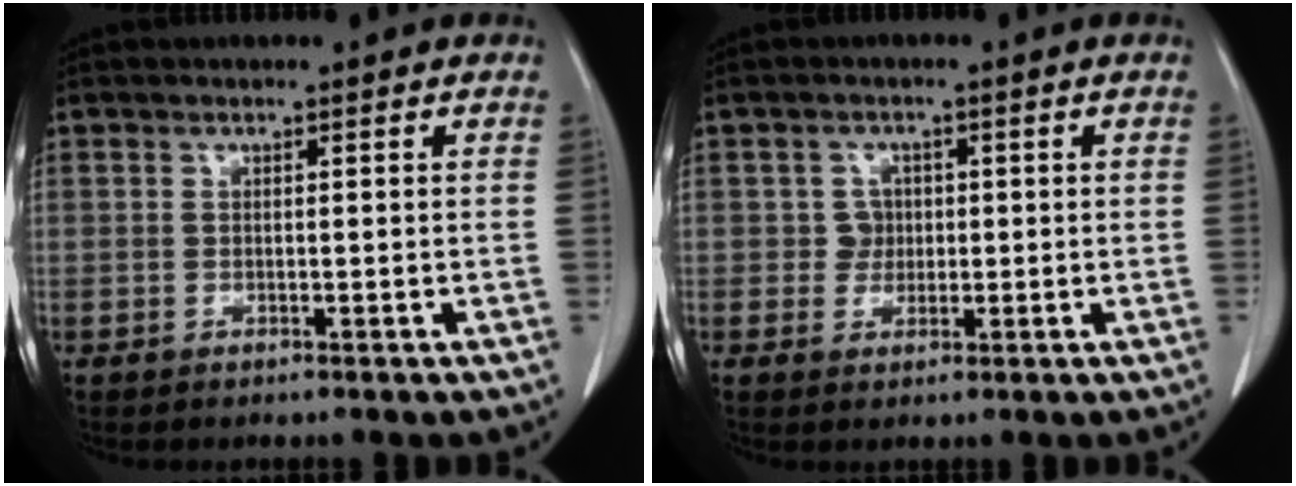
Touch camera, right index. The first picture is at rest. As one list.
[{"total": 2.4, "force": [0.2, 2.4, 0.4], "torque": [0.001, 0.006, 0.004]}]